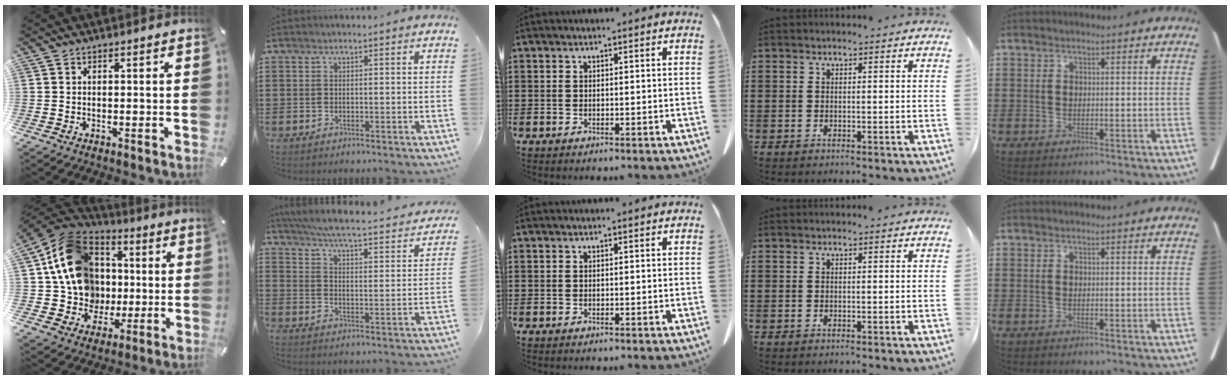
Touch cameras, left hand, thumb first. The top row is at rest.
{"thumb": {"total": 19.6, "force": [2.6, 17.4, 8.7], "torque": [-0.160, -0.005, 0.068]}, "index": {"total": 4.9, "force": [4.5, -0.3, 1.9], "torque": [-0.061, -0.040, 0.069]}}